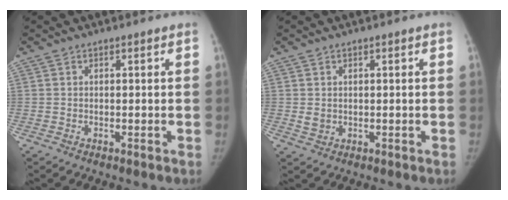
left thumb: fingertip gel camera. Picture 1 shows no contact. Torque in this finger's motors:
{"motor_torque": [0.04, 0.16, 0.51, -0.33, 0.03]}